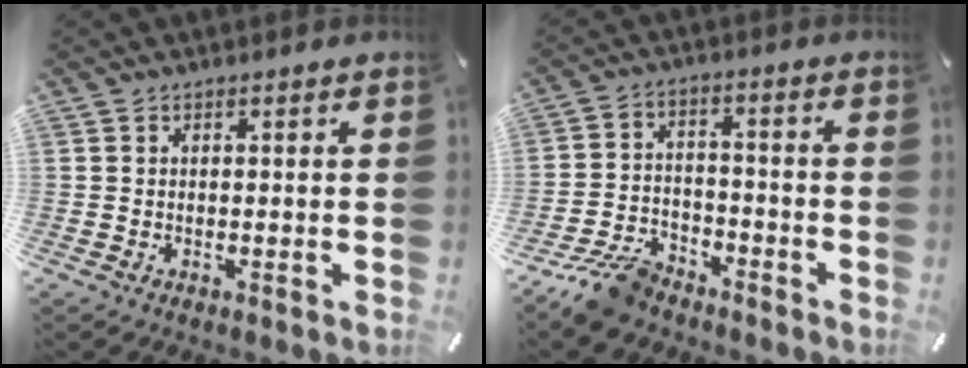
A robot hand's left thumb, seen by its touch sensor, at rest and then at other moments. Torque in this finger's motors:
{"motor_torque": [-0.51, 1.31, 0.22, 0.21, 0.00]}